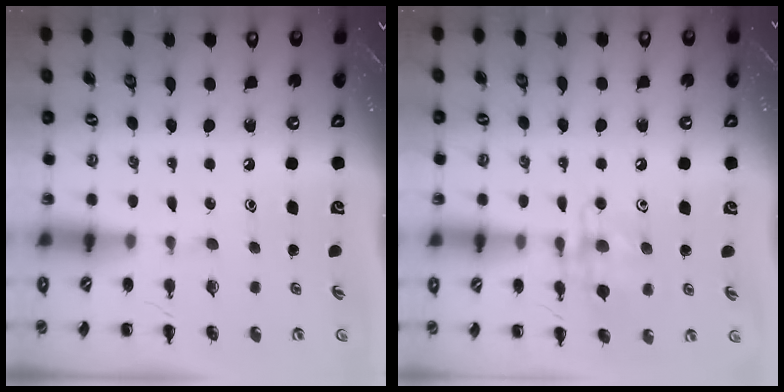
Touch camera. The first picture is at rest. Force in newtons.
{"total": 10.9, "press": 10.8, "slide": 1.5}